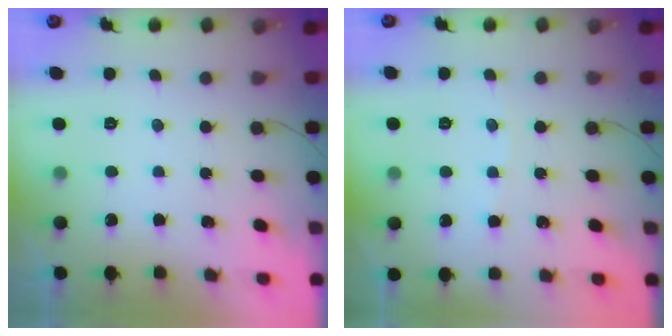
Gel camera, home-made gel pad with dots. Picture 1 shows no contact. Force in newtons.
{"total": 1.0, "press": 0.9, "slide": 0.2}